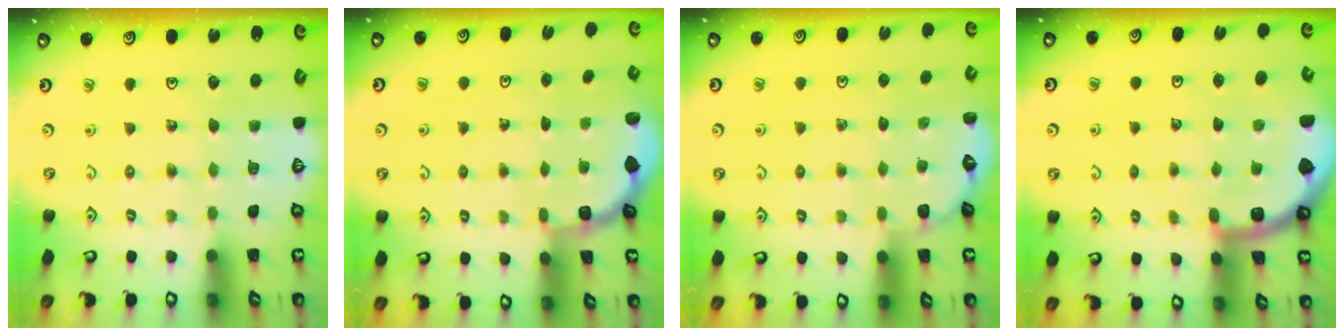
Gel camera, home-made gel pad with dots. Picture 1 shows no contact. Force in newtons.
{"total": 1.8, "press": 1.7, "slide": 0.7}
{"total": 2.4, "press": 2.3, "slide": 0.7}
{"total": 4.5, "press": 4.4, "slide": 0.8}